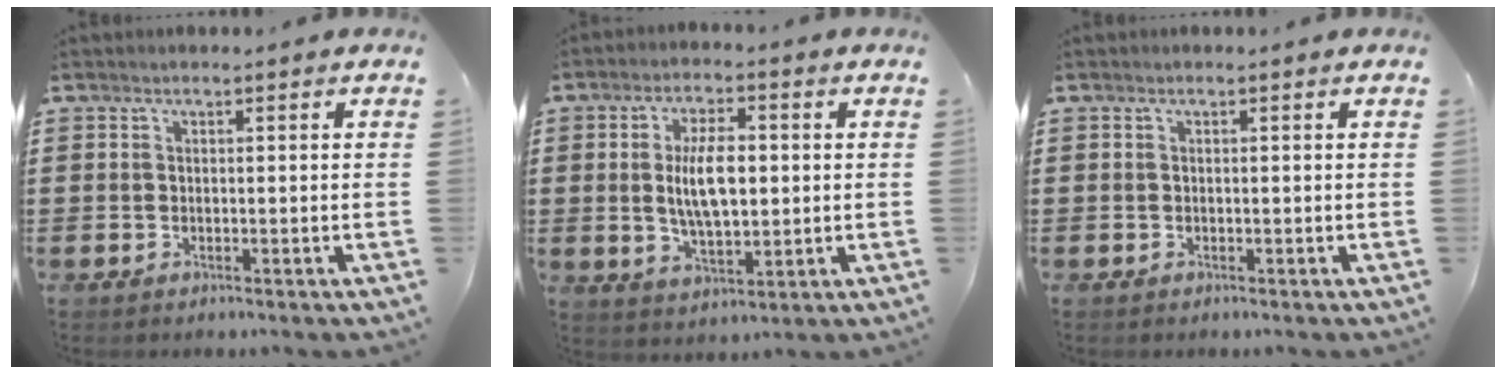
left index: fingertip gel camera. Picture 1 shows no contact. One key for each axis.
{"total": 8.6, "fx": 0.6, "fy": 3.7, "fz": 7.8, "tx": -0.152, "ty": 0.005, "tz": 0.006}
{"total": 0.0}